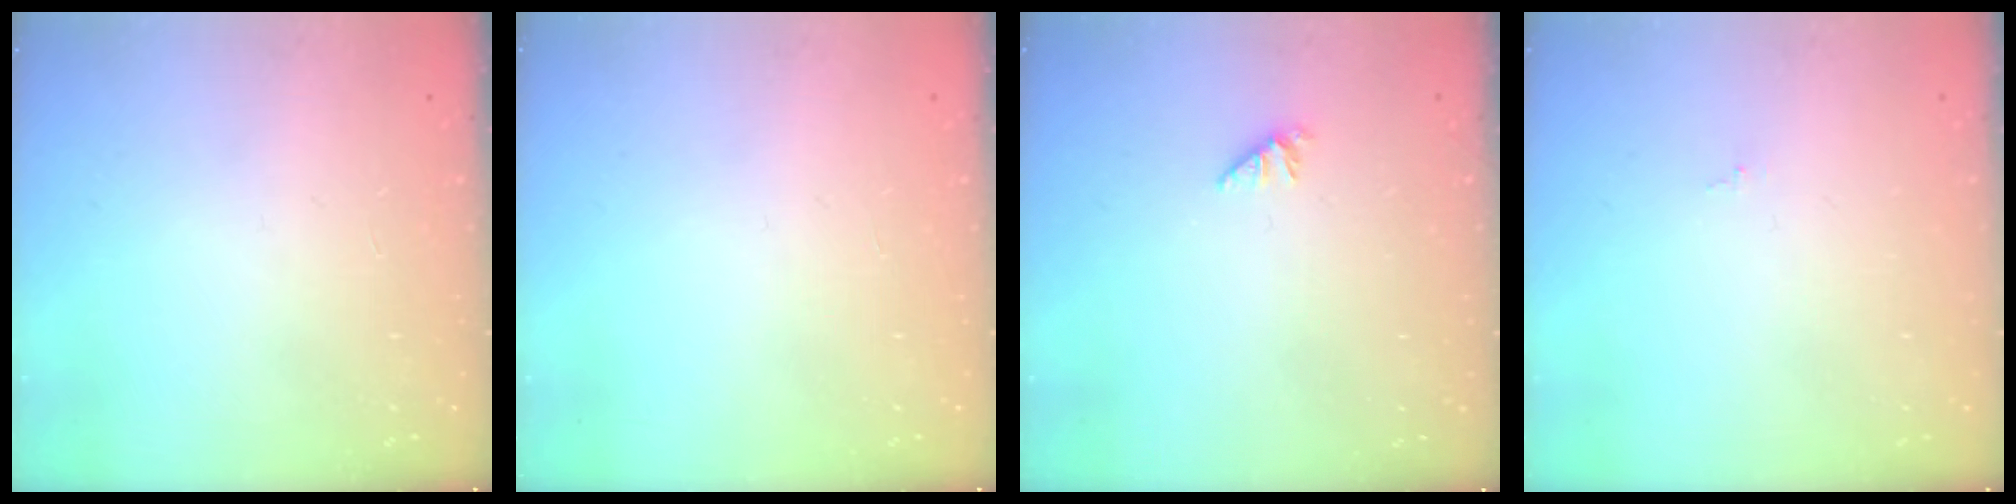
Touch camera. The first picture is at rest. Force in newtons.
{"total": 0.0}
{"total": 0.0}
{"total": 0.0}